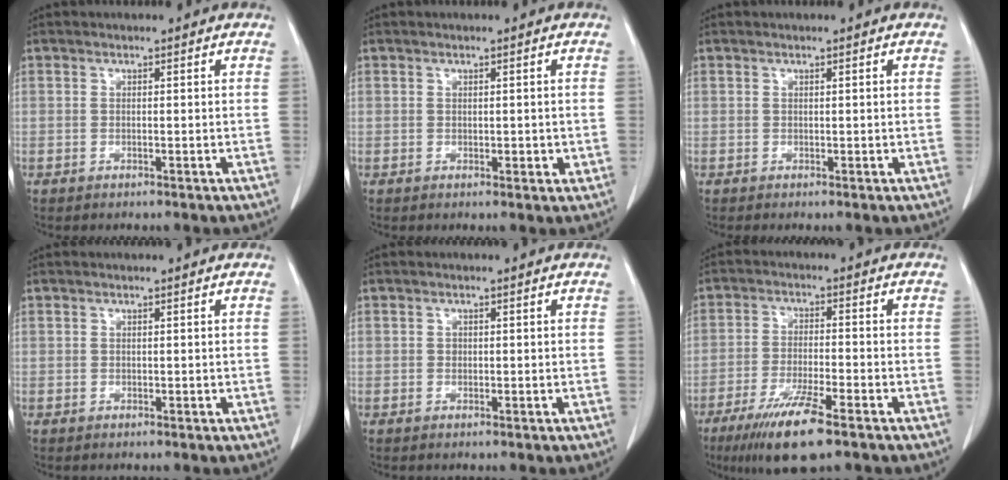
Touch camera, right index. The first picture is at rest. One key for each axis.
{"total": 1.4, "fx": 0.0, "fy": 1.0, "fz": 0.9, "tx": -0.009, "ty": 0.000, "tz": 0.004}
{"total": 0.0}
{"total": 0.0}
{"total": 0.6, "fx": 0.0, "fy": 0.5, "fz": 0.2, "tx": 0.001, "ty": 0.002, "tz": 0.000}
{"total": 9.7, "fx": -6.2, "fy": 0.8, "fz": 7.4, "tx": -0.140, "ty": -0.024, "tz": -0.104}